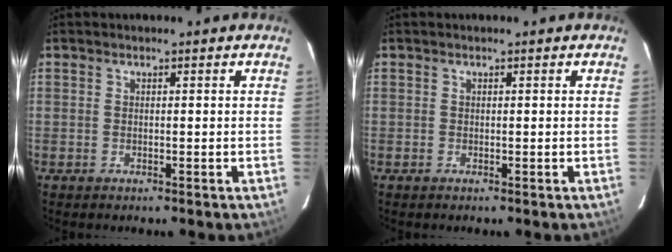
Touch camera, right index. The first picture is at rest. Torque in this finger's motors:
{"motor_torque": [-0.01, -0.01, -0.01, -0.04]}